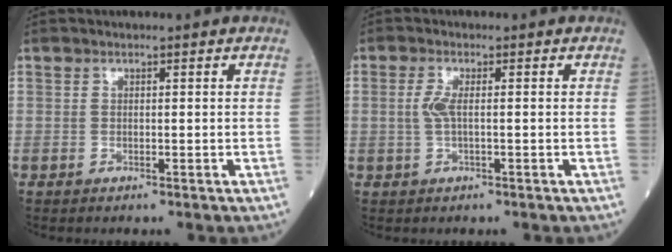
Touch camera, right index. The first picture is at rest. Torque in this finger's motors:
{"motor_torque": [0.12, 0.03, 0.10, 0.06]}